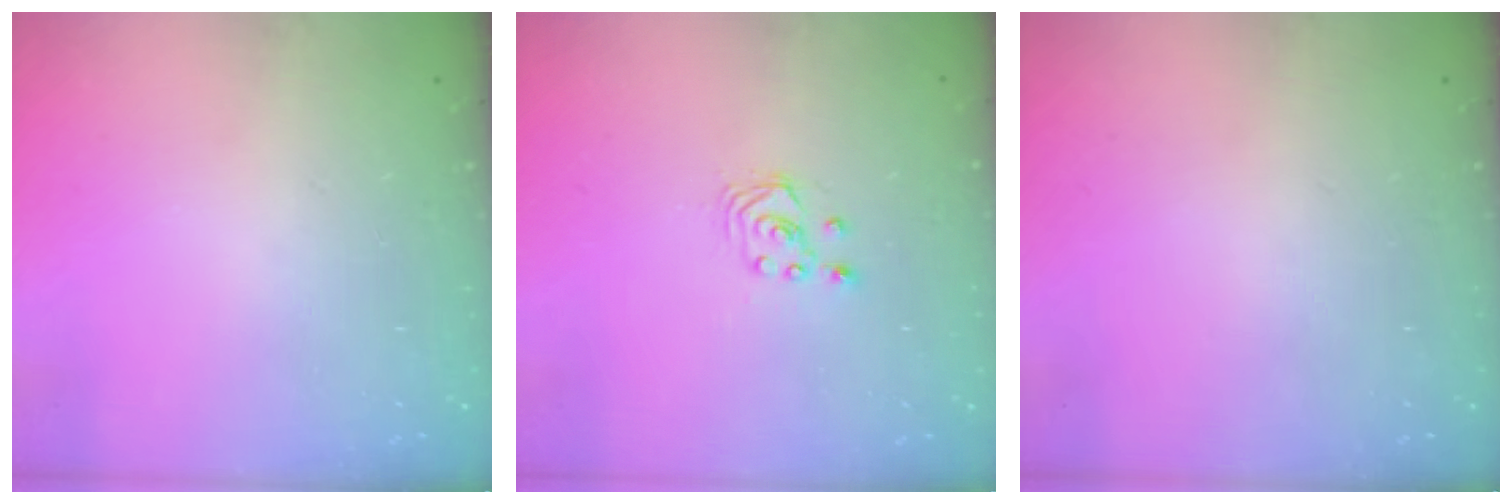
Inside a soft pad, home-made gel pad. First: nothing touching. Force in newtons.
{"total": 2.1, "press": 2.1, "slide": 0.3}
{"total": 0.0}